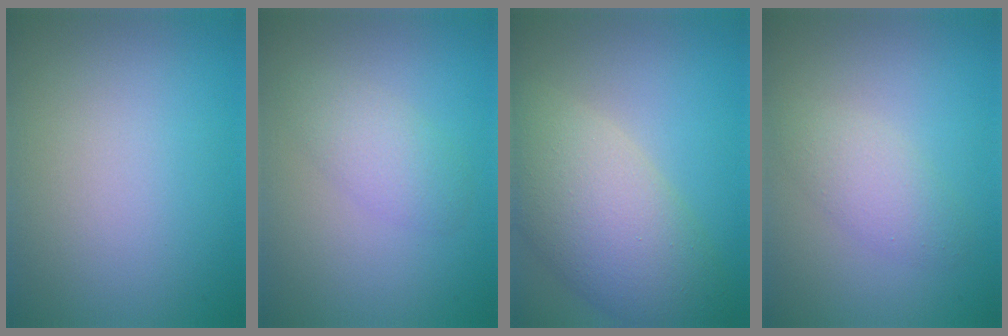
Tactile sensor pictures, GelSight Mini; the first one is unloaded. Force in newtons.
{"total": 2.4, "press": 2.4, "slide": 0.1}
{"total": 8.2, "press": 8.2, "slide": 0.4}
{"total": 2.2, "press": 2.2, "slide": 0.2}